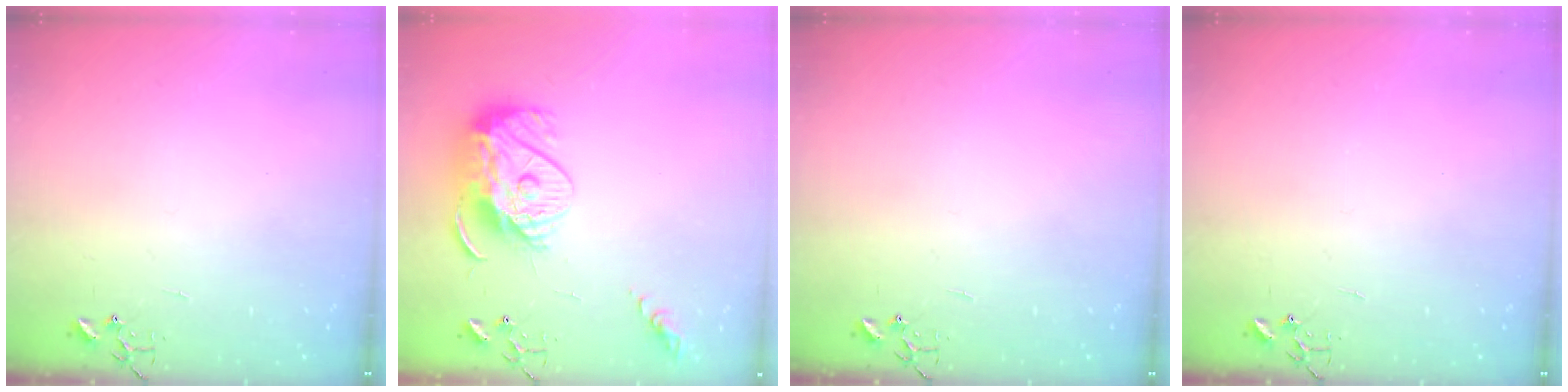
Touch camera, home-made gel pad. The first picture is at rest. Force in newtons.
{"total": 14.0, "press": 13.9, "slide": 1.4}
{"total": 0.0}
{"total": 0.0}